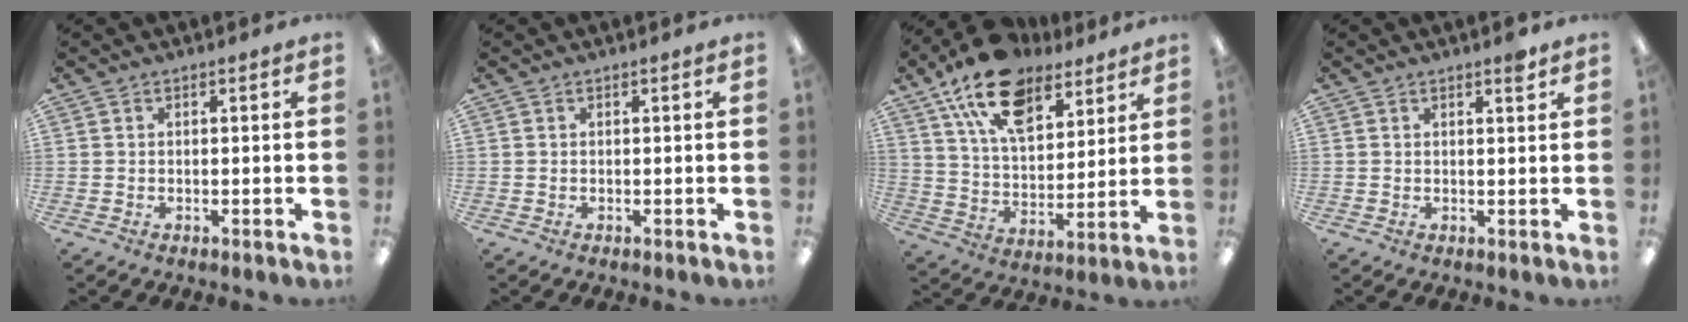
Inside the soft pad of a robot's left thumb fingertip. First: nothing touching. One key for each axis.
{"total": 0.0}
{"total": 18.1, "fx": 11.9, "fy": 9.5, "fz": 9.7, "tx": -0.171, "ty": -0.053, "tz": 0.215}
{"total": 2.2, "fx": 1.6, "fy": 0.4, "fz": 1.5, "tx": -0.016, "ty": -0.006, "tz": 0.024}